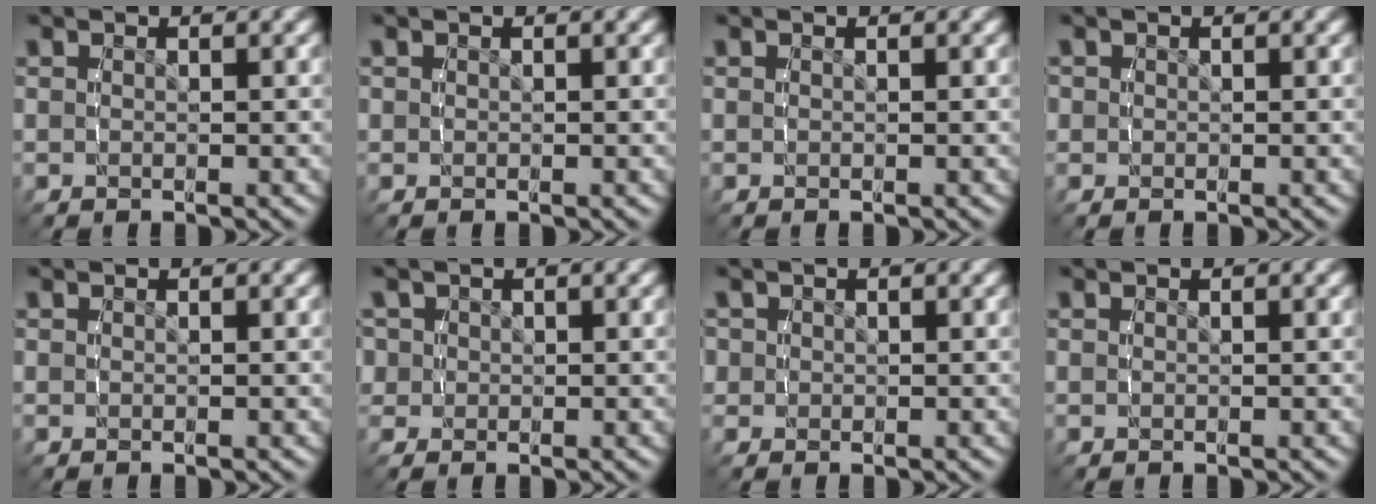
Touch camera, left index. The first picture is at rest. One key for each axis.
{"total": 0.0}
{"total": 0.0}
{"total": 0.8, "fx": 0.1, "fy": 0.8, "fz": -0.1, "tx": -0.003, "ty": -0.001, "tz": -0.001}
{"total": 0.0}
{"total": 2.7, "fx": 0.4, "fy": 2.6, "fz": 0.7, "tx": -0.030, "ty": -0.002, "tz": 0.000}
{"total": 1.7, "fx": 0.3, "fy": 1.7, "fz": 0.2, "tx": -0.017, "ty": -0.002, "tz": 0.000}
{"total": 0.0}